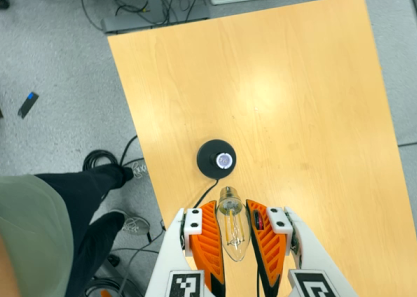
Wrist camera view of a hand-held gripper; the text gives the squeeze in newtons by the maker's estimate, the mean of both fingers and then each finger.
{"total": 19.2, "left": 21.3, "right": 17.2}